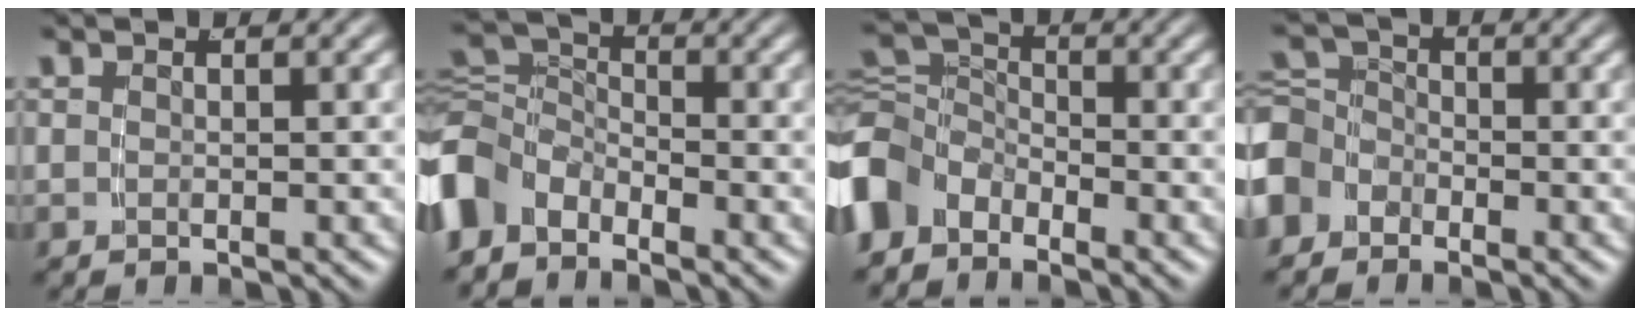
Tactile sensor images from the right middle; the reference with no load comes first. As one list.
[{"total": 5.5, "force": [-2.3, 4.4, 2.5], "torque": [-0.072, -0.022, -0.041]}, {"total": 6.2, "force": [-2.2, 5.3, 2.5], "torque": [-0.071, -0.019, -0.041]}, {"total": 4.8, "force": [-2.1, 4.0, 1.6], "torque": [-0.040, -0.021, -0.033]}]